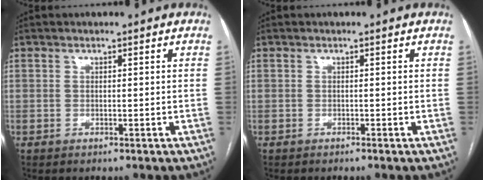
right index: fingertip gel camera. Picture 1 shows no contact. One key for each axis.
{"total": 0.0}